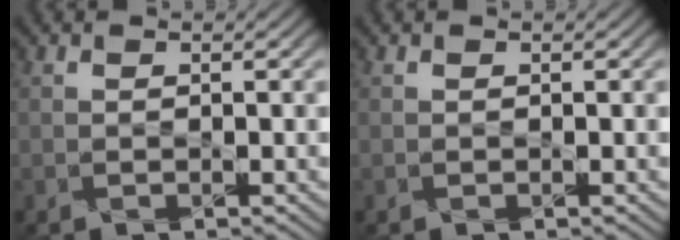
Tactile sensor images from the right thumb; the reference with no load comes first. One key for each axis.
{"total": 0.0}